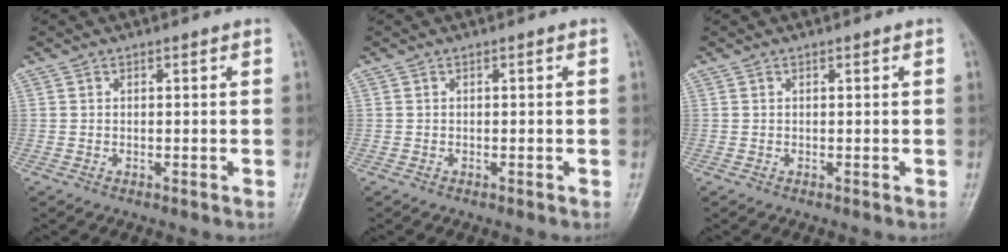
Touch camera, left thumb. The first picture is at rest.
{"total": 0.0}
{"total": 0.0}